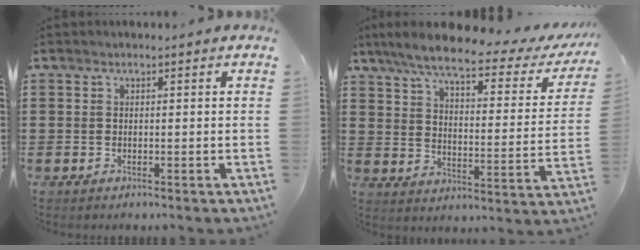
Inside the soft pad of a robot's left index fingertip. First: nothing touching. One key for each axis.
{"total": 7.6, "fx": 5.9, "fy": 0.8, "fz": 4.7, "tx": -0.116, "ty": -0.029, "tz": 0.099}